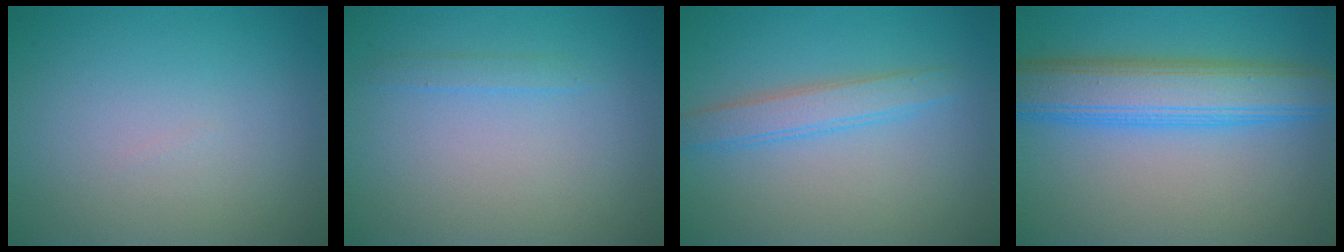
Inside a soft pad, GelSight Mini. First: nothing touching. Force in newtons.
{"total": 0.9, "press": 0.9, "slide": 0.1}
{"total": 2.7, "press": 2.7, "slide": 0.1}
{"total": 7.1, "press": 7.1, "slide": 0.1}